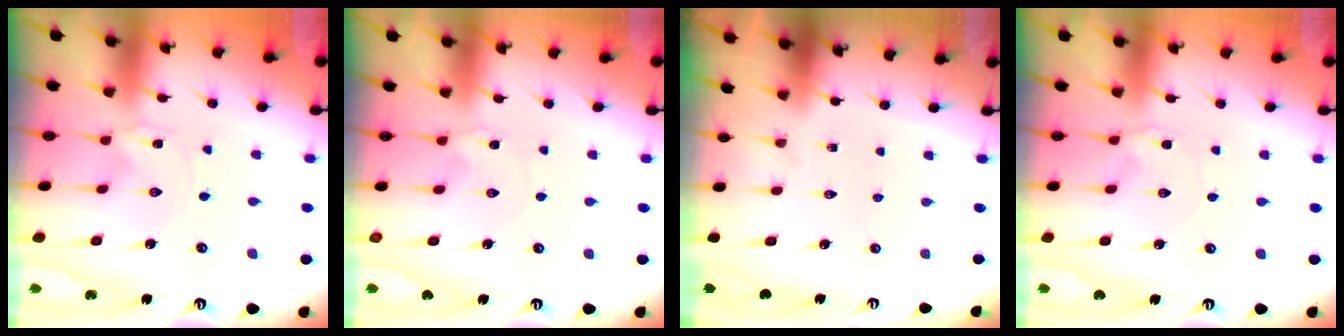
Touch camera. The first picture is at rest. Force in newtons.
{"total": 2.4, "press": 2.4, "slide": 0.3}
{"total": 0.0}
{"total": 1.8, "press": 1.8, "slide": 0.4}